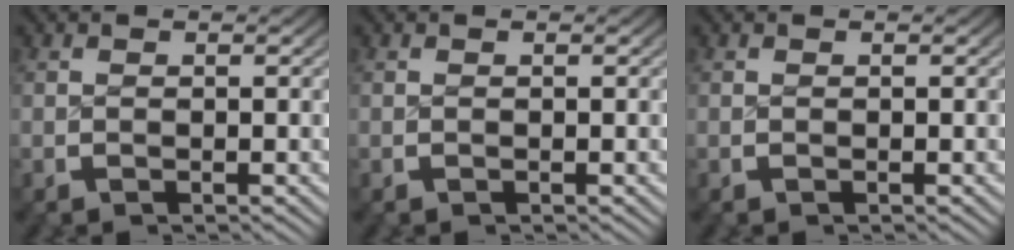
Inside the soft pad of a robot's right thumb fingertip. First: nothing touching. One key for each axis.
{"total": 0.0}
{"total": 0.0}